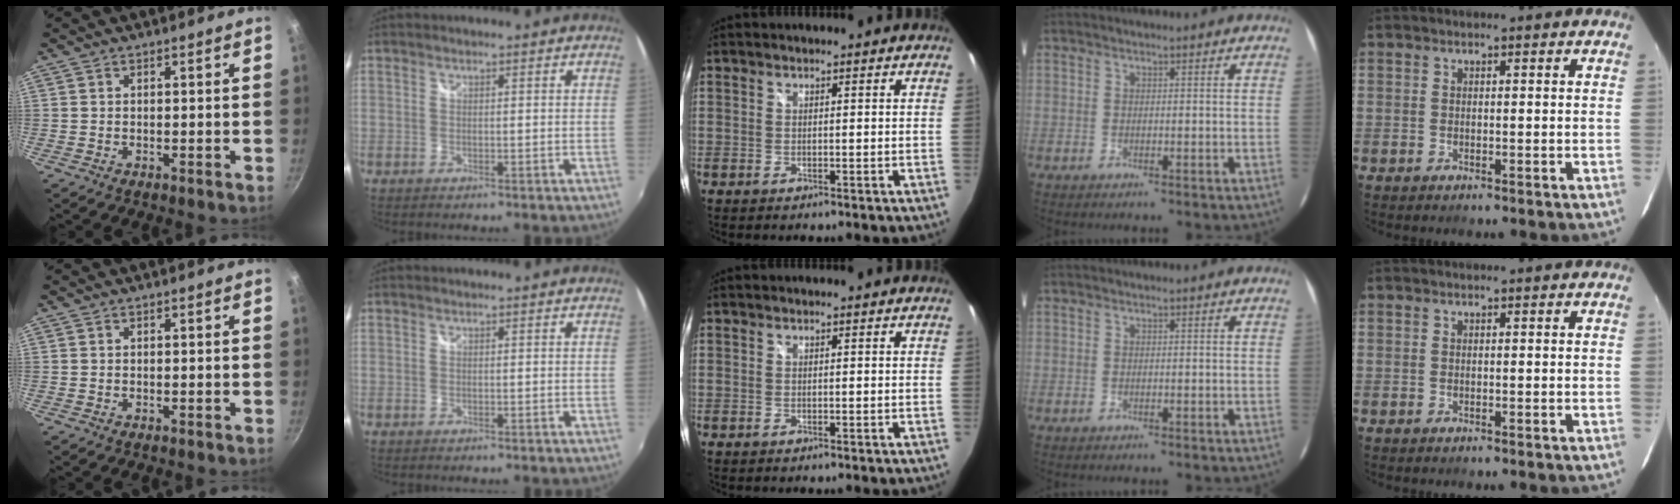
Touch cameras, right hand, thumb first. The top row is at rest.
{}